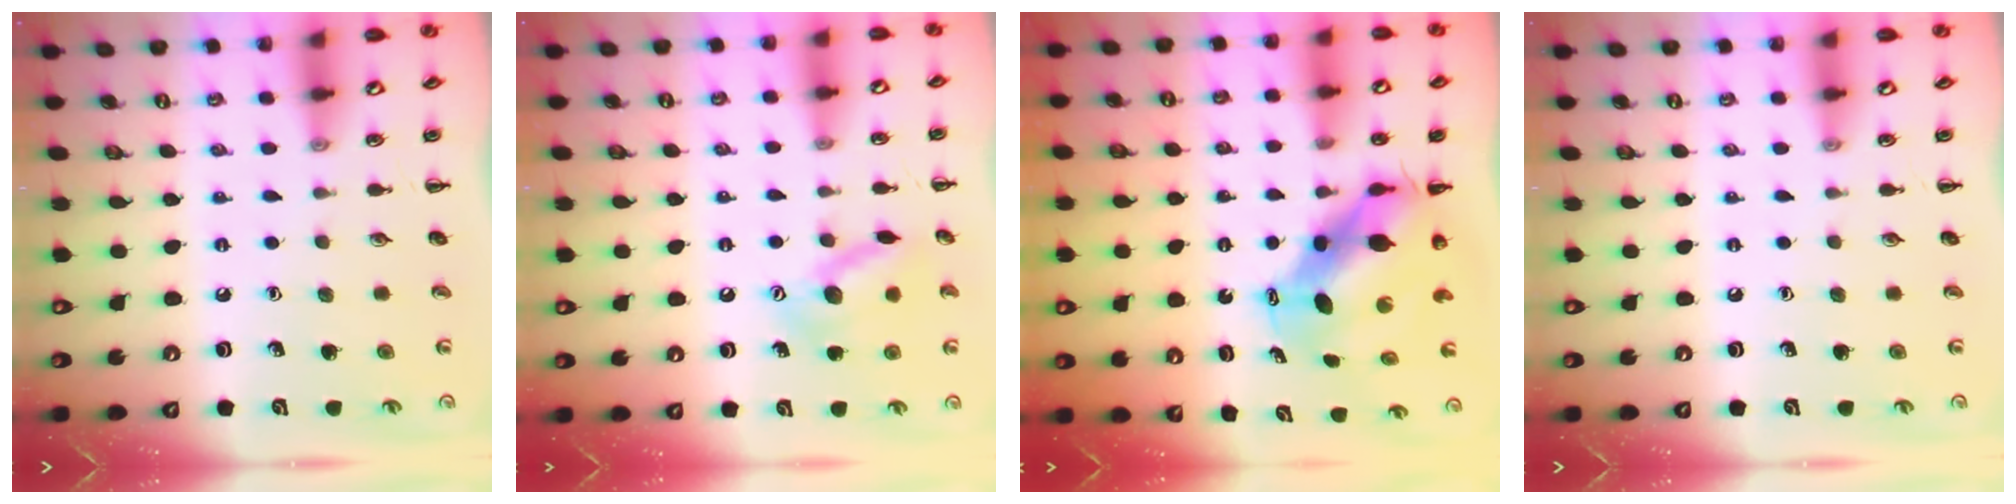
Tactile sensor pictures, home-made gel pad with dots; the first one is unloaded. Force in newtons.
{"total": 12.7, "press": 12.5, "slide": 2.5}
{"total": 8.5, "press": 8.3, "slide": 1.7}
{"total": 0.0}